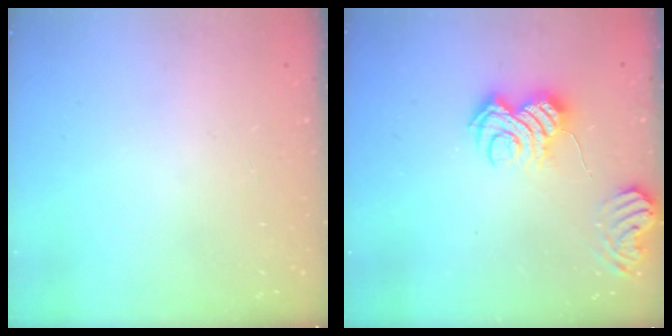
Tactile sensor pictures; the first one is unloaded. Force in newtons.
{"total": 8.9, "press": 8.9, "slide": 0.7}